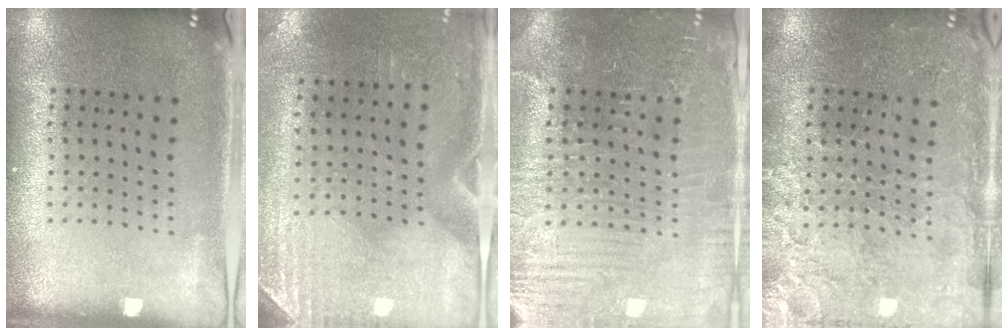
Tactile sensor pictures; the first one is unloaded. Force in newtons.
{"total": 3.0, "press": 2.5, "slide": 1.5}
{"total": 4.2, "press": 4.0, "slide": 1.0}
{"total": 3.3, "press": 3.2, "slide": 0.9}